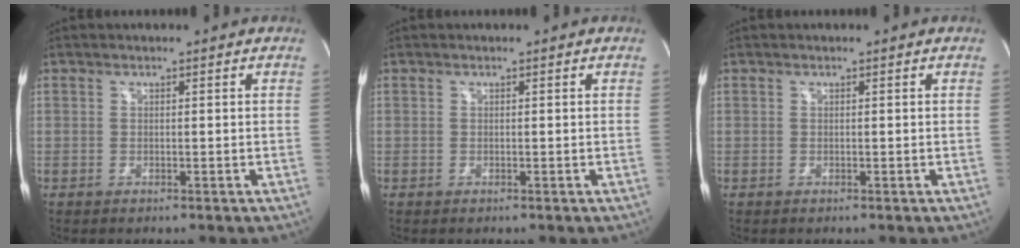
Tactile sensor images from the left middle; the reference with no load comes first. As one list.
[{"total": 0.0}, {"total": 0.0}]